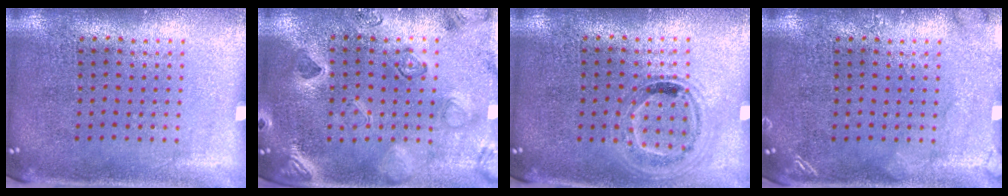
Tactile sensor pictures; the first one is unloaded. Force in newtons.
{"total": 2.3, "press": 2.3, "slide": 0.6}
{"total": 1.0, "press": 0.9, "slide": 0.4}
{"total": 1.5, "press": 1.5, "slide": 0.2}